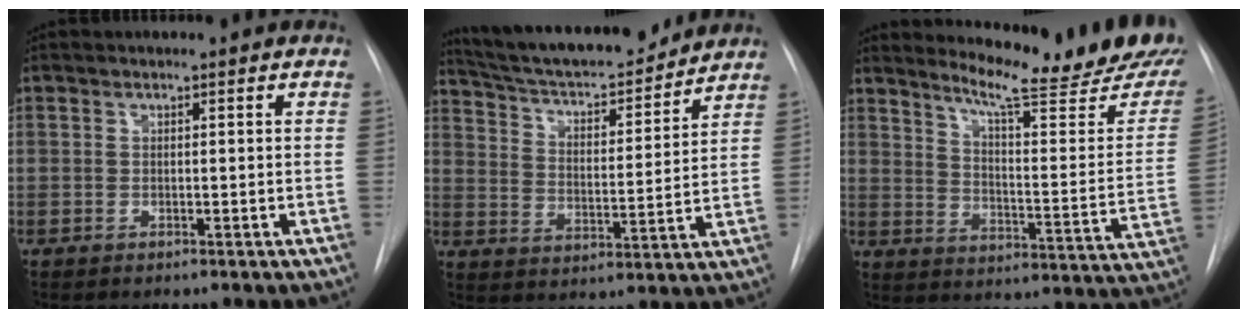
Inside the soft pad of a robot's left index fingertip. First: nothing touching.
{"total": 19.3, "force": [17.5, 3.3, 7.5], "torque": [-0.124, 0.004, 0.266]}
{"total": 22.3, "force": [19.6, 0.8, 10.7], "torque": [-0.153, -0.100, 0.248]}